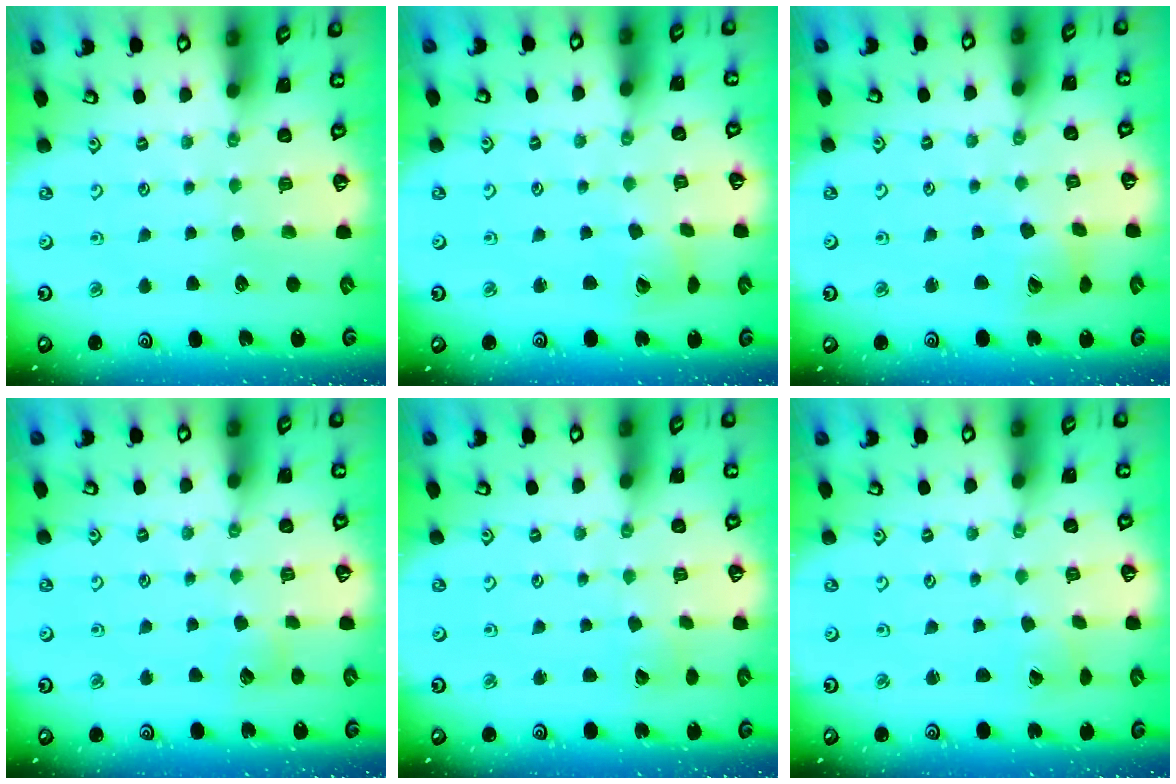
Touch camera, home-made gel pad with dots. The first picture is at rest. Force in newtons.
{"total": 5.2, "press": 5.2, "slide": 0.6}
{"total": 8.1, "press": 8.1, "slide": 1.0}
{"total": 5.9, "press": 5.9, "slide": 0.4}
{"total": 2.9, "press": 2.9, "slide": 0.3}
{"total": 1.7, "press": 1.7, "slide": 0.1}